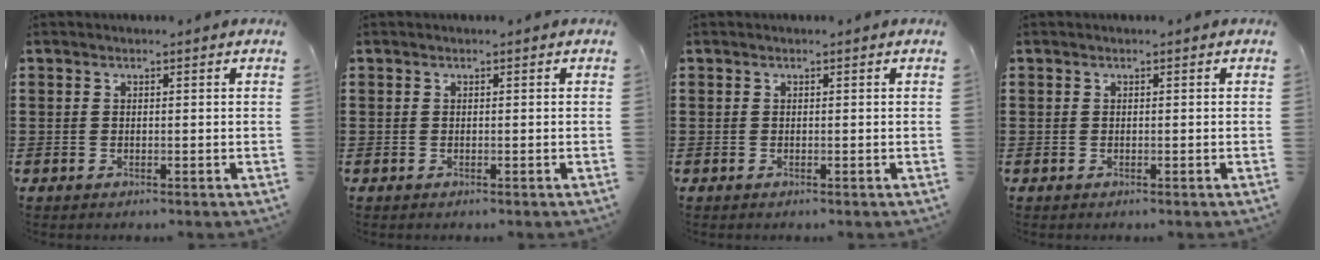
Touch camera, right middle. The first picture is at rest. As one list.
[{"total": 0.0}, {"total": 0.0}, {"total": 0.0}]